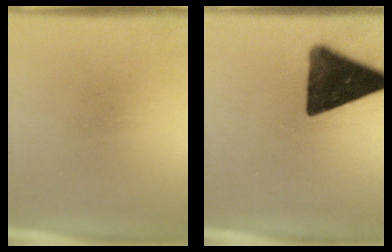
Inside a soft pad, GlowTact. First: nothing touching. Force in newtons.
{"total": 14.5}